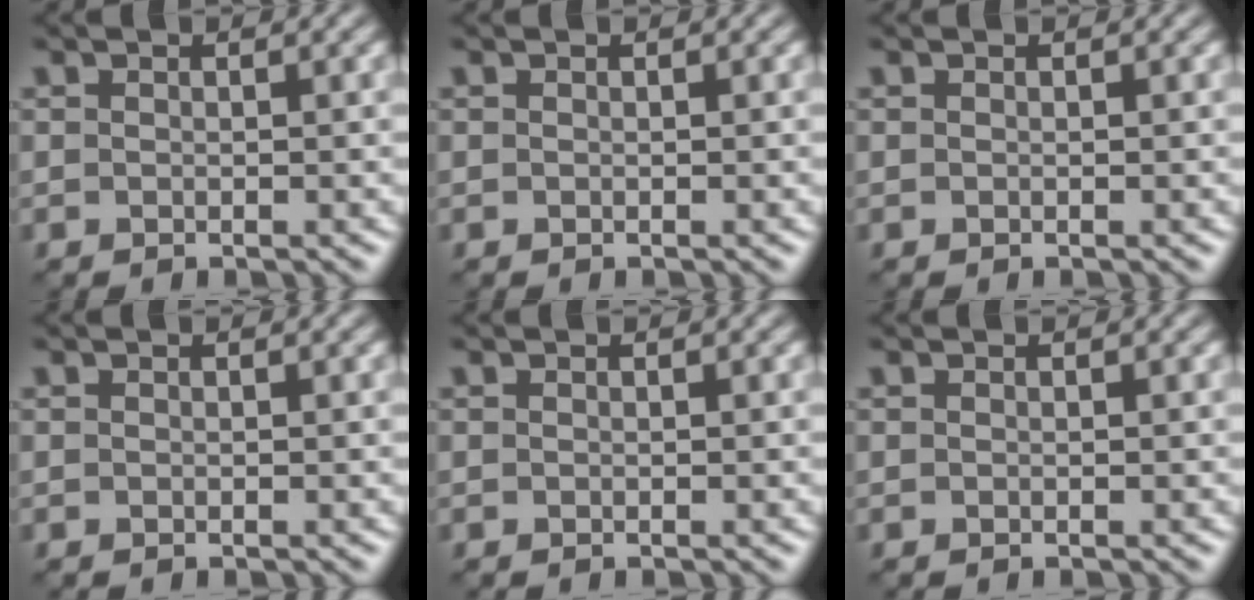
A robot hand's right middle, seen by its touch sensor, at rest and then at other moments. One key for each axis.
{"total": 0.0}
{"total": 0.0}
{"total": 0.0}
{"total": 0.0}
{"total": 0.0}